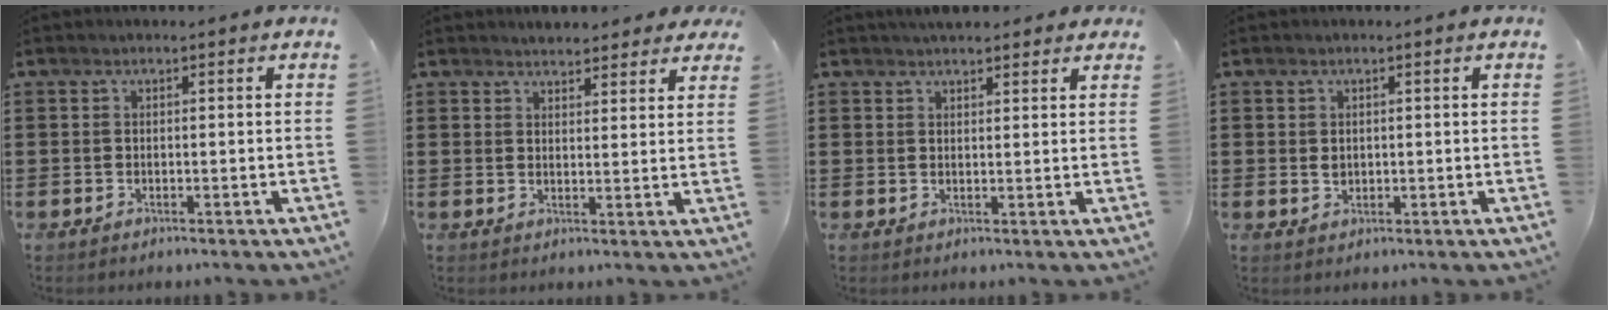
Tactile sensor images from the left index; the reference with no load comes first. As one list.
[{"total": 2.9, "force": [2.9, 0.5, 0.3], "torque": [-0.015, -0.003, 0.054]}, {"total": 2.9, "force": [2.6, 0.8, 0.8], "torque": [-0.021, 0.002, 0.049]}, {"total": 1.3, "force": [0.2, 1.1, 0.7], "torque": [-0.017, 0.007, 0.003]}]